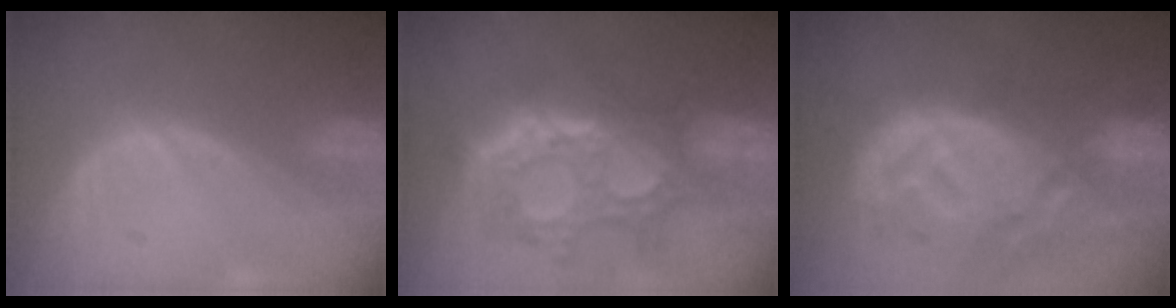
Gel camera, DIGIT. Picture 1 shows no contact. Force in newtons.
{"total": 11.9, "press": 10.7, "slide": 5.3}
{"total": 13.3, "press": 11.6, "slide": 6.4}